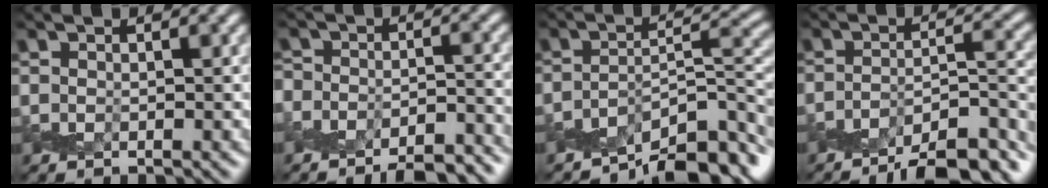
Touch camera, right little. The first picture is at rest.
{"total": 8.2, "force": [-7.5, 2.4, 2.1], "torque": [-0.013, 0.005, -0.113]}
{"total": 7.4, "force": [-5.9, 1.9, 4.1], "torque": [-0.049, -0.001, -0.098]}
{"total": 9.5, "force": [-8.0, 1.9, 4.6], "torque": [-0.056, 0.009, -0.122]}